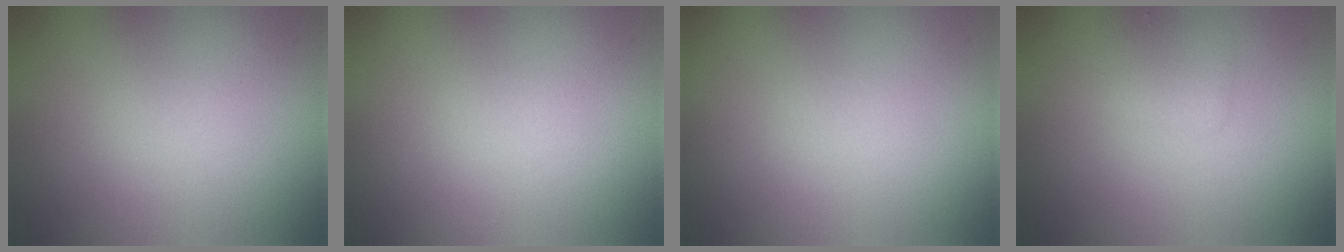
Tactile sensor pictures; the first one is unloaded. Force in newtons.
{"total": 0.0}
{"total": 0.0}
{"total": 1.6, "press": 1.6, "slide": 0.1}